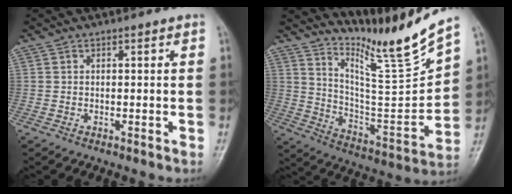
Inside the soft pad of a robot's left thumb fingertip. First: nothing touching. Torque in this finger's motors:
{"motor_torque": [0.84, -0.91, 1.13, -1.20, 0.04]}